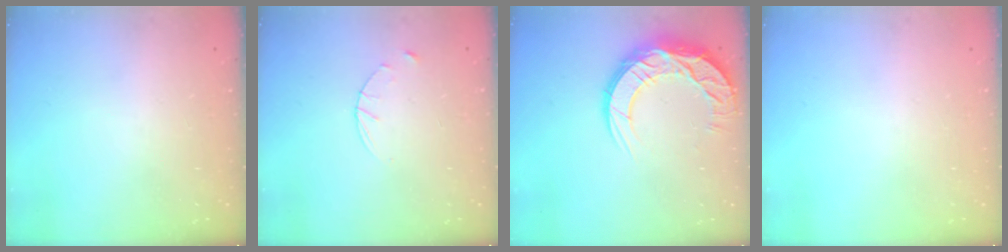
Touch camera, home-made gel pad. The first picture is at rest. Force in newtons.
{"total": 3.6, "press": 3.5, "slide": 0.4}
{"total": 14.8, "press": 14.8, "slide": 1.0}
{"total": 0.0}